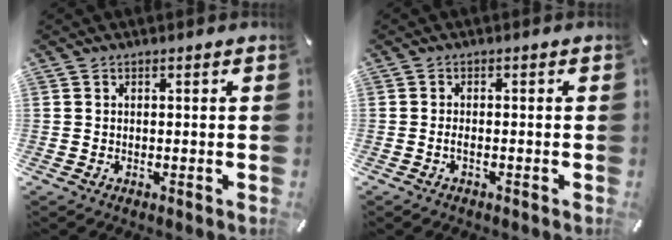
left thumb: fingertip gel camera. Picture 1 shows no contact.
{"total": 1.4, "force": [-0.8, 0.5, 1.1], "torque": [-0.021, 0.003, -0.015]}